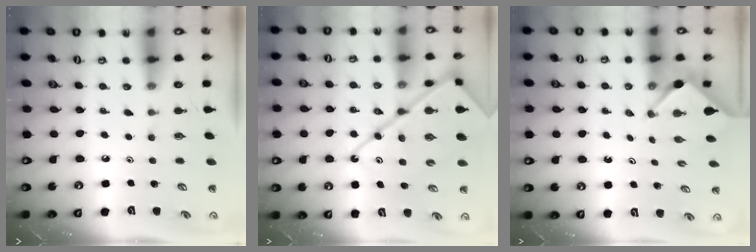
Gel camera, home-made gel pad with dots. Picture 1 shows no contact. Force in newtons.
{"total": 17.5, "press": 17.4, "slide": 1.8}
{"total": 3.0, "press": 2.9, "slide": 0.3}